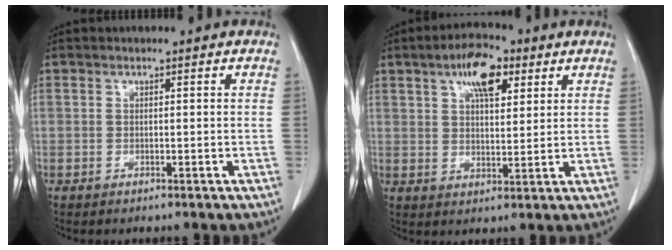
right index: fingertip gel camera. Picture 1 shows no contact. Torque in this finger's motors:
{"motor_torque": [0.26, 0.25, 0.15, 0.06]}